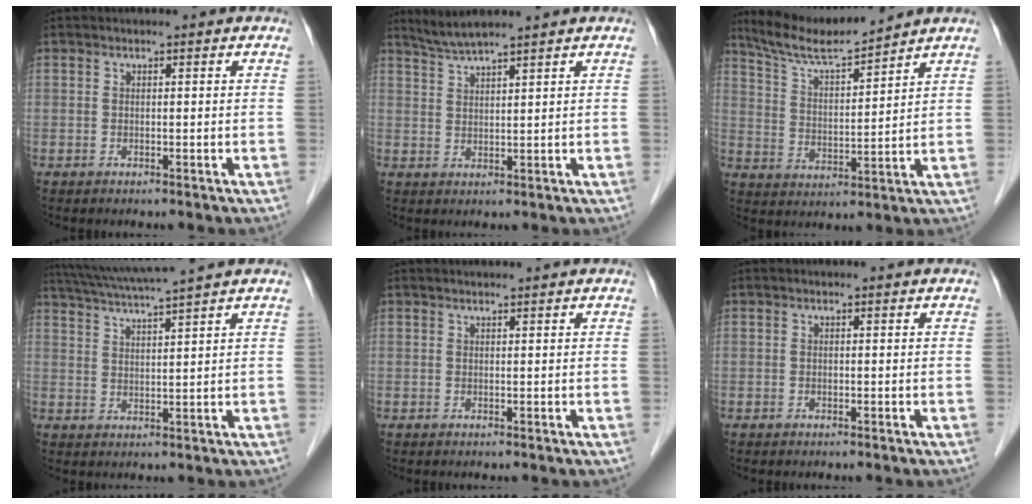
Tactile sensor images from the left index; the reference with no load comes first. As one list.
[{"total": 4.3, "force": [3.9, -0.8, 1.7], "torque": [-0.040, 0.010, 0.080]}, {"total": 9.0, "force": [8.5, -0.5, 2.7], "torque": [-0.064, 0.005, 0.166]}, {"total": 8.3, "force": [7.4, -1.7, 3.4], "torque": [-0.065, 0.012, 0.124]}, {"total": 1.2, "force": [1.1, -0.1, 0.4], "torque": [-0.006, 0.009, 0.023]}, {"total": 0.0}]